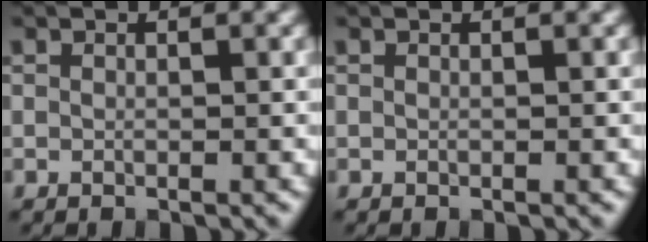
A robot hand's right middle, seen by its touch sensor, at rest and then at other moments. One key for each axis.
{"total": 0.0}